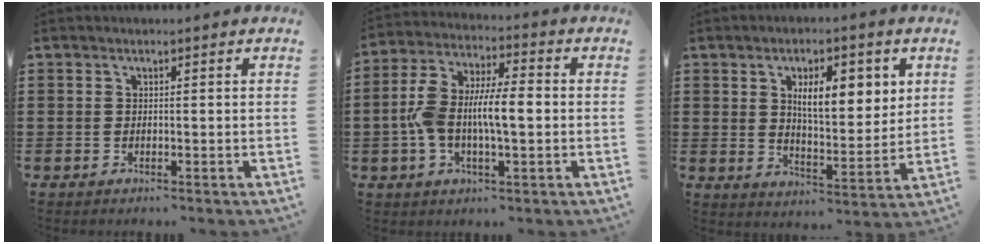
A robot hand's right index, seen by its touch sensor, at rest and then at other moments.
{"total": 9.2, "force": [-0.9, 3.8, 8.3], "torque": [-0.176, 0.002, -0.021]}
{"total": 8.2, "force": [3.0, 3.3, 6.8], "torque": [-0.109, -0.002, 0.044]}